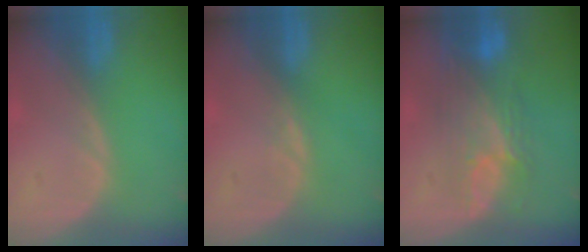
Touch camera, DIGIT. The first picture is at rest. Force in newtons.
{"total": 0.5, "press": 0.5, "slide": 0.1}
{"total": 9.8, "press": 8.3, "slide": 5.1}